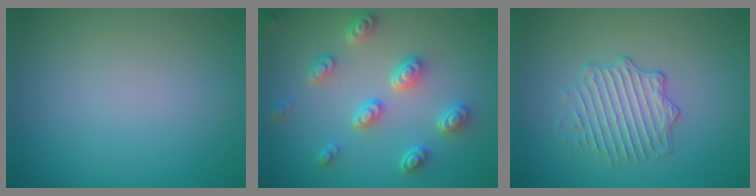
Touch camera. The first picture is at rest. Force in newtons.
{"total": 4.4, "press": 3.6, "slide": 2.5}
{"total": 2.6, "press": 2.0, "slide": 1.6}